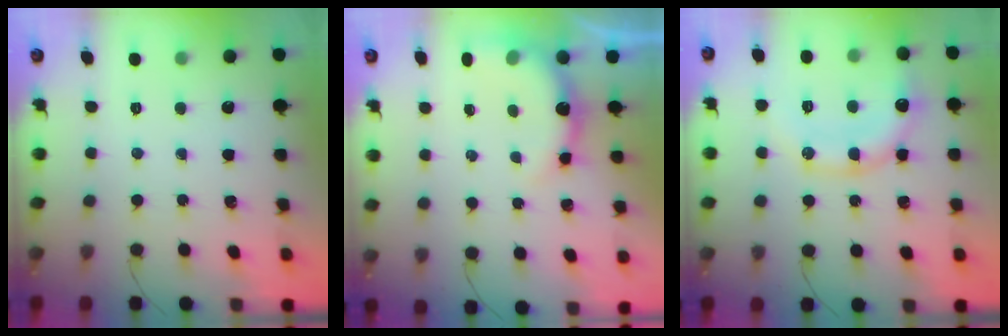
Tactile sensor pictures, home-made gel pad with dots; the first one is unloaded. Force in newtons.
{"total": 9.1, "press": 9.0, "slide": 1.3}
{"total": 12.9, "press": 12.8, "slide": 1.9}